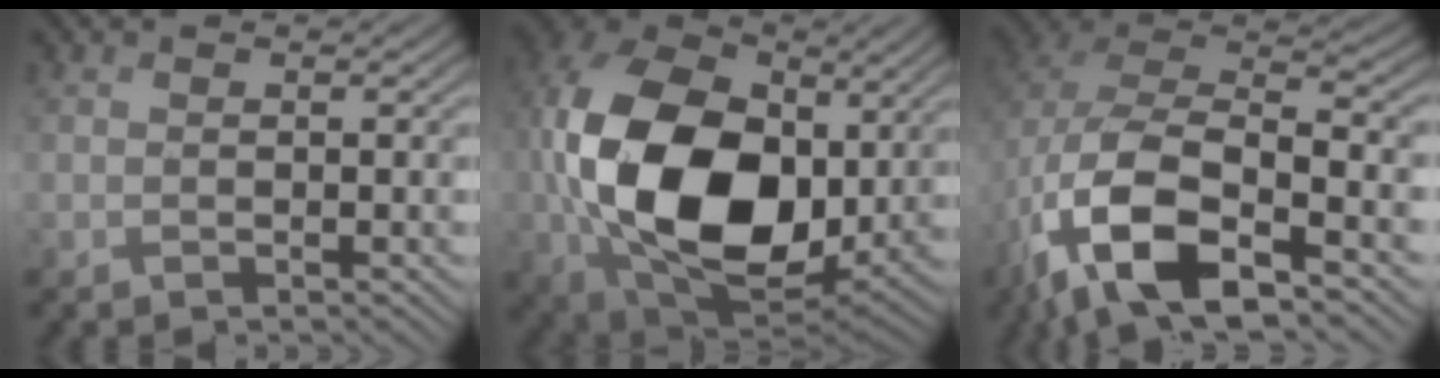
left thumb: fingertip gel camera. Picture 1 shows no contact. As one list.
[{"total": 19.8, "force": [0.5, 13.5, 14.5], "torque": [-0.341, -0.012, 0.016]}, {"total": 15.4, "force": [-5.6, 8.0, 12.0], "torque": [-0.275, -0.032, -0.095]}]